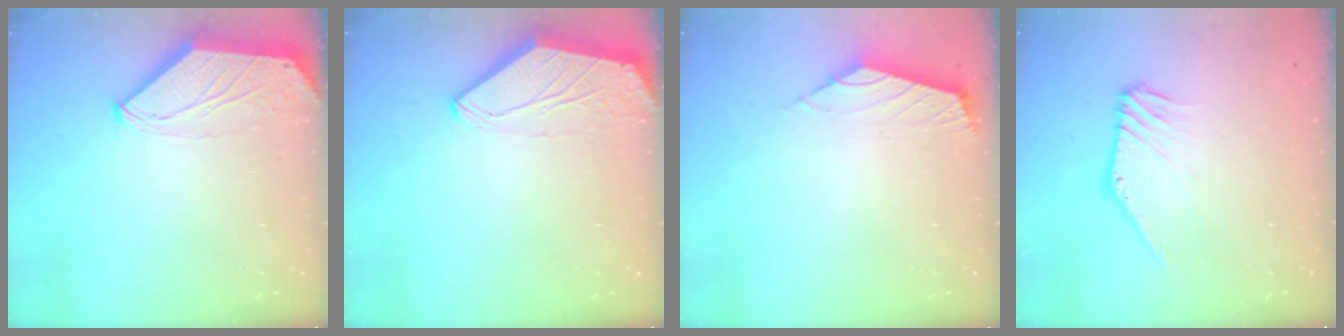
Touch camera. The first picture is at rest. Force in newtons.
{"total": 0.0}
{"total": 2.5, "press": 2.4, "slide": 0.6}
{"total": 3.4, "press": 3.4, "slide": 0.1}